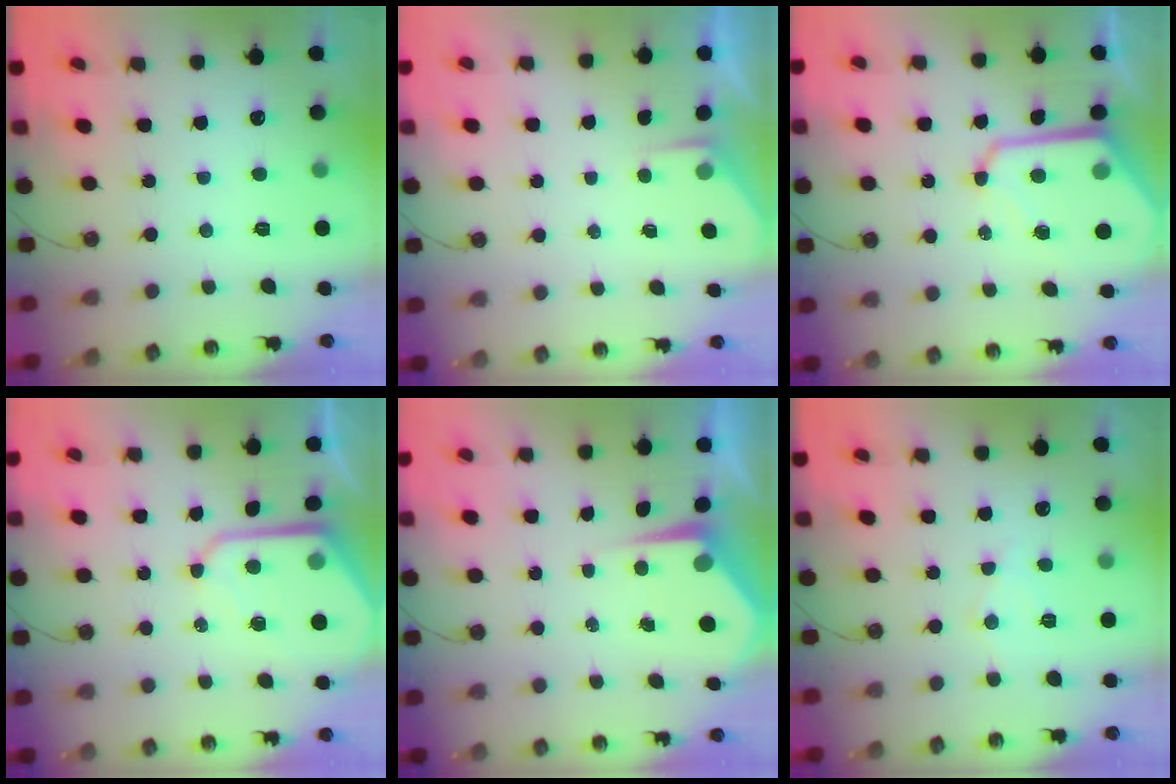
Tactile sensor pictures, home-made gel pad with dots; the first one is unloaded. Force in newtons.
{"total": 1.6, "press": 1.6, "slide": 0.3}
{"total": 13.2, "press": 13.2, "slide": 1.3}
{"total": 11.3, "press": 11.2, "slide": 0.9}
{"total": 4.8, "press": 4.8, "slide": 0.4}
{"total": 6.1, "press": 6.1, "slide": 0.5}